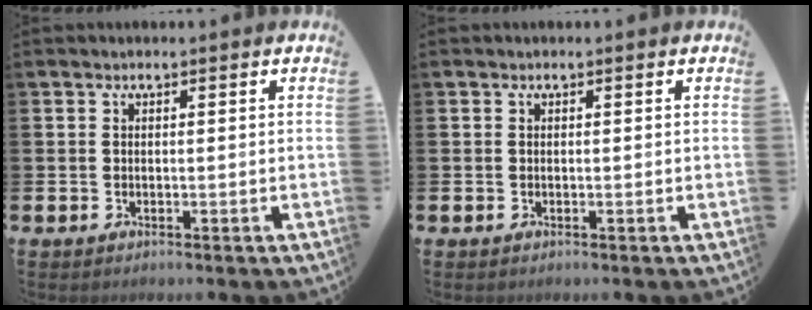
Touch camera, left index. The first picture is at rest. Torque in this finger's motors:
{"motor_torque": [-0.12, -0.06, 0.05, 0.02]}